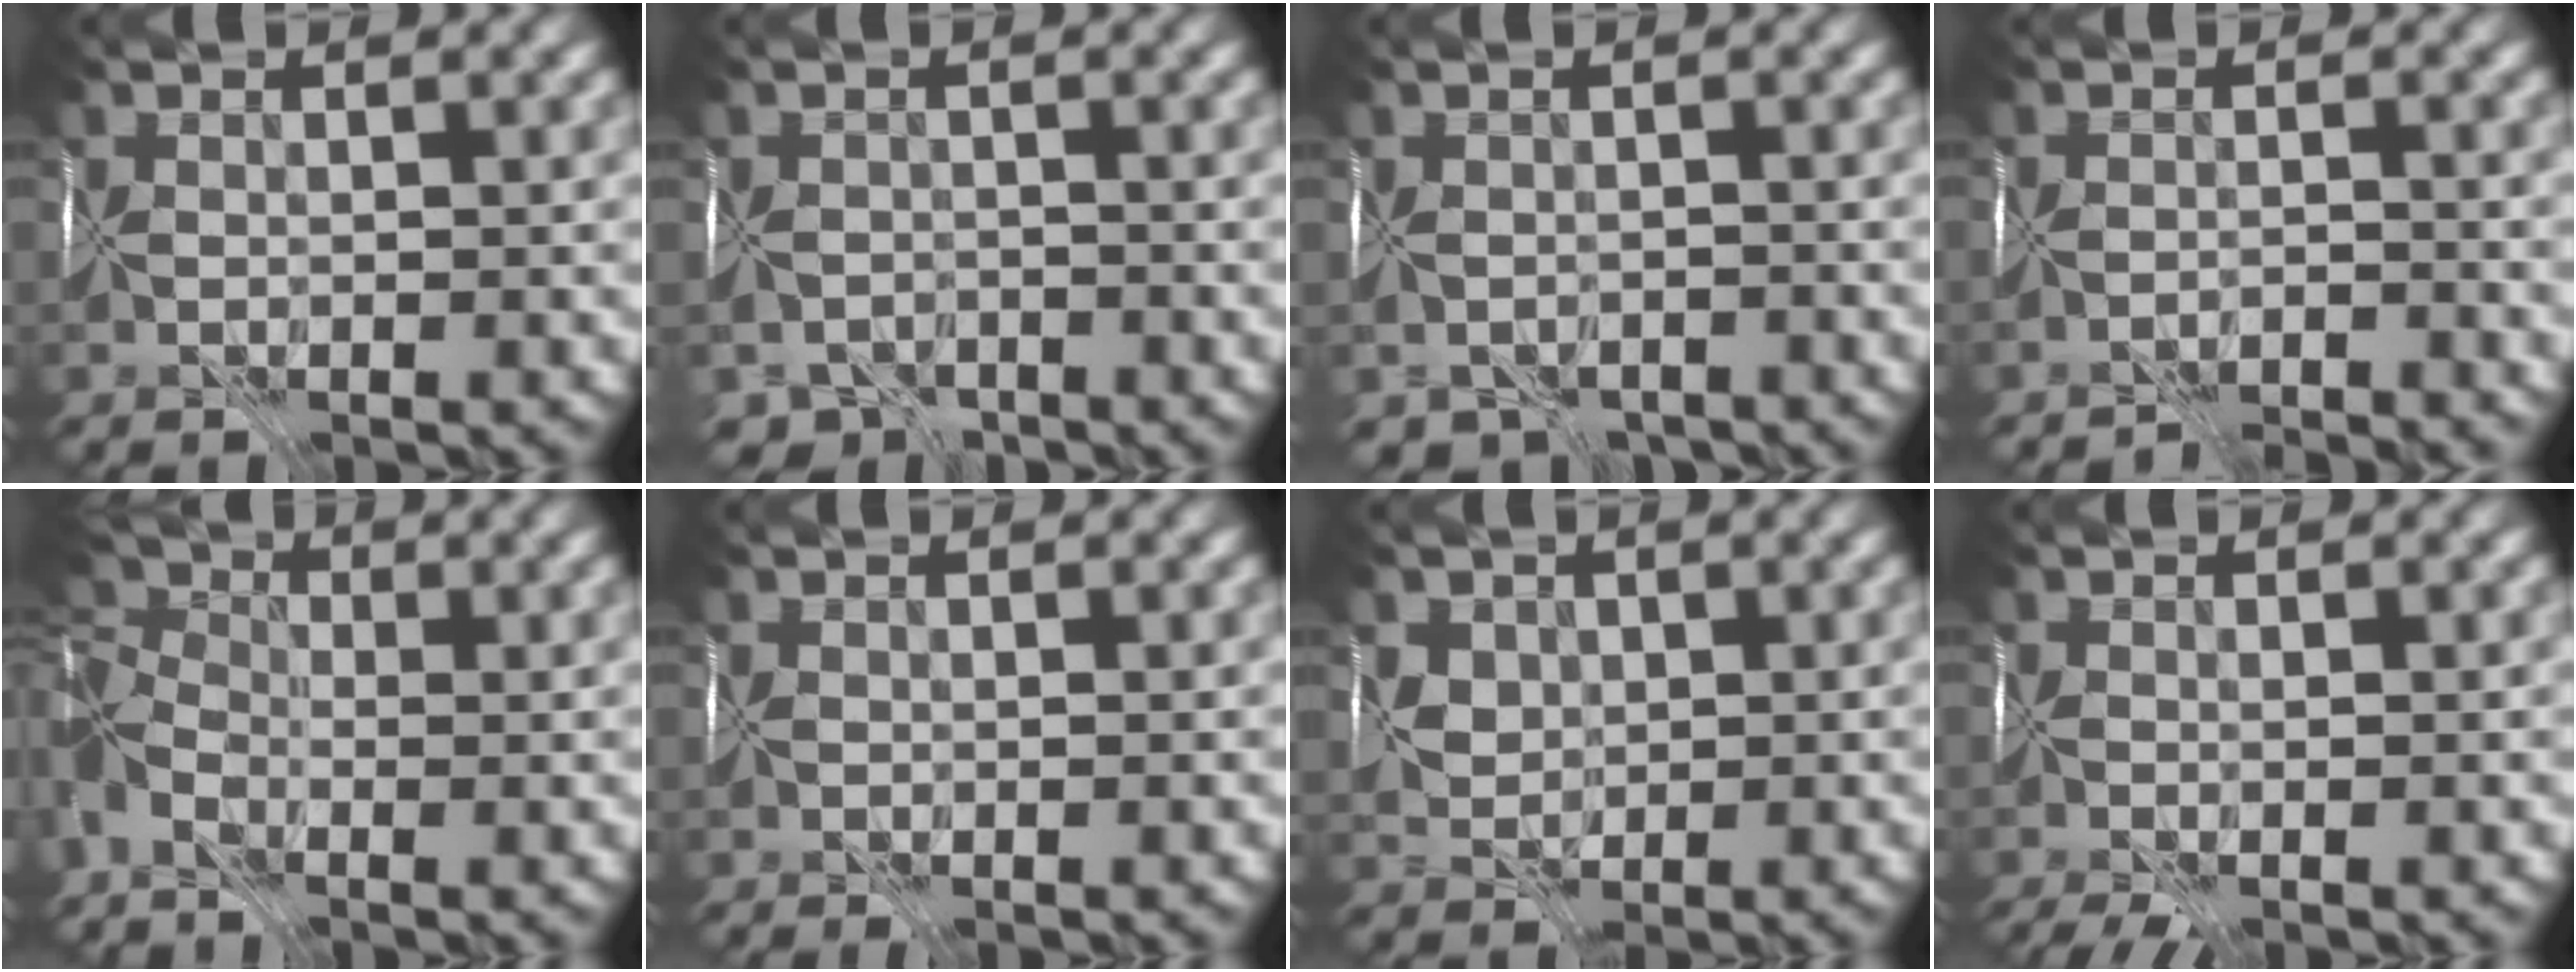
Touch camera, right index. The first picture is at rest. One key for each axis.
{"total": 4.2, "fx": -3.7, "fy": 1.8, "fz": 0.4, "tx": 0.004, "ty": -0.012, "tz": -0.058}
{"total": 4.4, "fx": -3.3, "fy": 2.5, "fz": 1.4, "tx": -0.019, "ty": -0.014, "tz": -0.044}
{"total": 4.2, "fx": -4.2, "fy": -0.1, "fz": 0.5, "tx": -0.007, "ty": -0.009, "tz": -0.060}
{"total": 6.3, "fx": -2.4, "fy": 3.5, "fz": 4.7, "tx": -0.120, "ty": -0.005, "tz": -0.058}
{"total": 0.6, "fx": -0.2, "fy": 0.2, "fz": 0.5, "tx": -0.002, "ty": -0.003, "tz": 0.001}
{"total": 3.1, "fx": 1.6, "fy": 2.5, "fz": 1.0, "tx": -0.004, "ty": 0.024, "tz": 0.031}
{"total": 4.7, "fx": -3.6, "fy": 1.3, "fz": 2.7, "tx": -0.047, "ty": -0.029, "tz": -0.047}